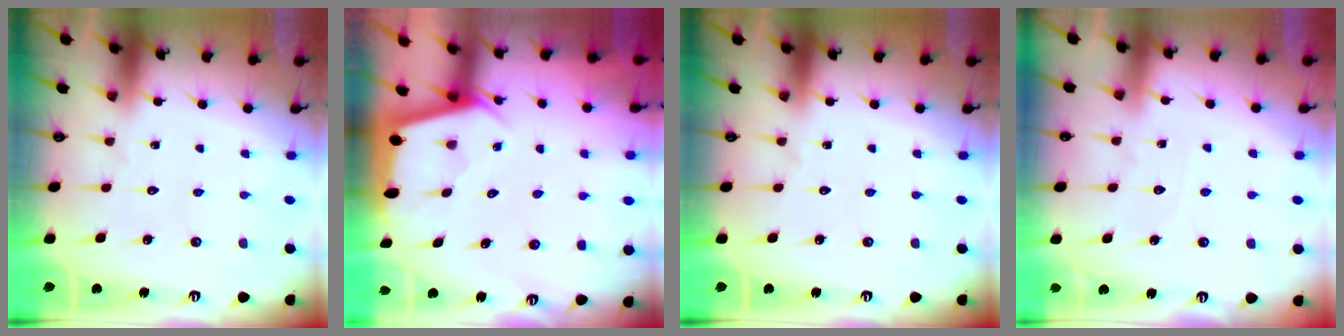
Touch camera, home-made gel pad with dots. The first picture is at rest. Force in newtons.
{"total": 2.3, "press": 2.3, "slide": 0.3}
{"total": 0.0}
{"total": 3.6, "press": 3.5, "slide": 0.6}